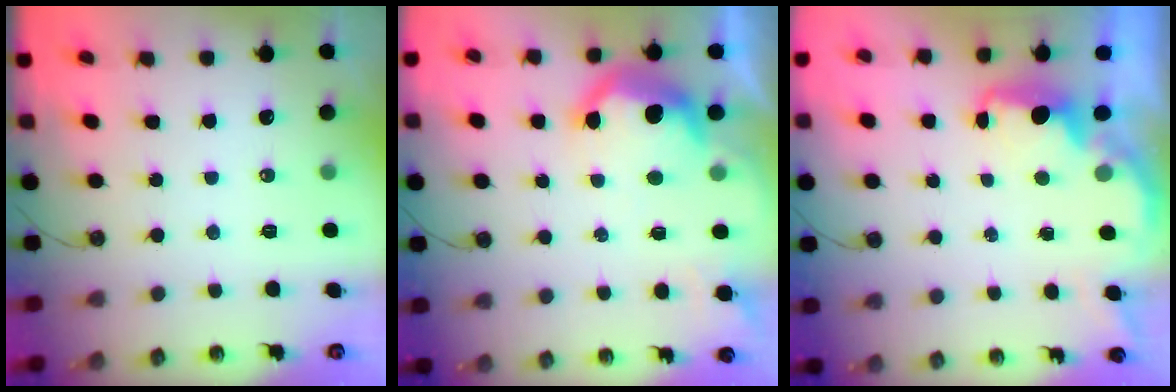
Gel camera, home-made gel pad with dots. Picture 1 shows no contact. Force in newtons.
{"total": 14.5, "press": 14.4, "slide": 0.9}
{"total": 2.4, "press": 2.2, "slide": 0.8}